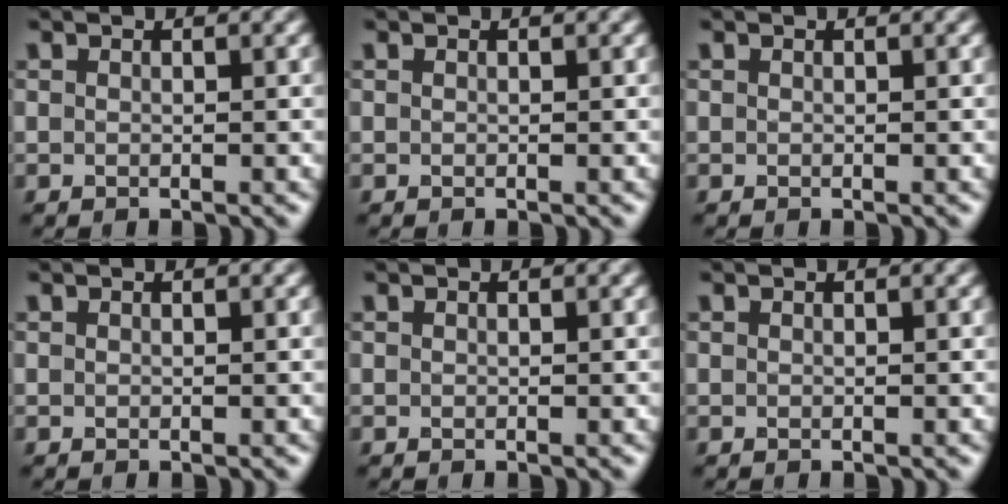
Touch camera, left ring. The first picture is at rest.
{"total": 0.0}
{"total": 0.0}
{"total": 0.0}
{"total": 0.0}
{"total": 0.0}